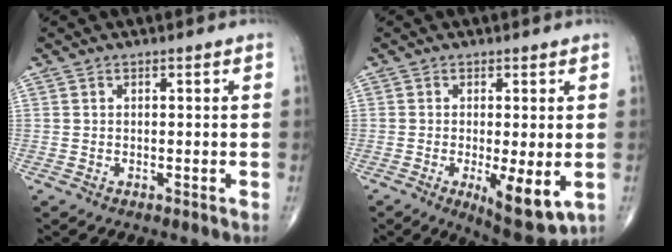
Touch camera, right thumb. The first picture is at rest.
{"total": 8.6, "force": [-2.0, 2.6, 8.0], "torque": [-0.117, -0.024, -0.024]}